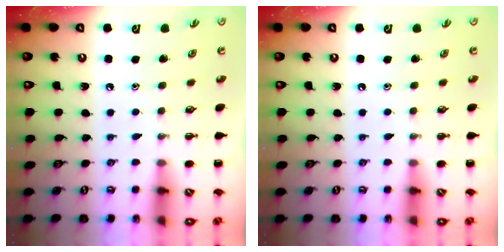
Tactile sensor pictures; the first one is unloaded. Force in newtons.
{"total": 0.0}